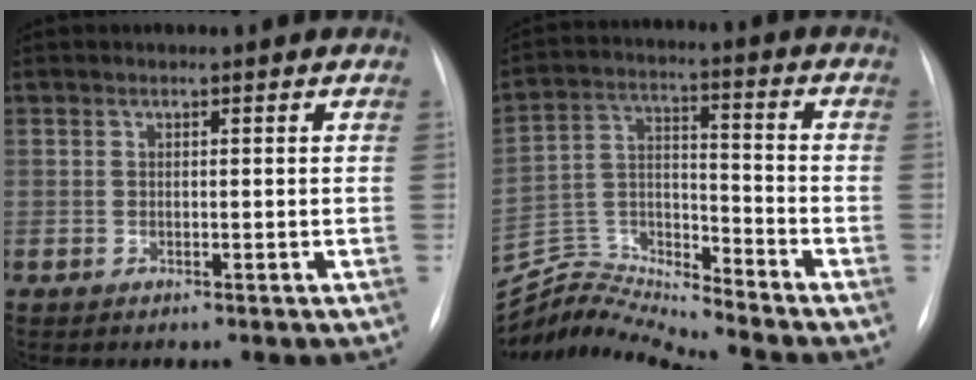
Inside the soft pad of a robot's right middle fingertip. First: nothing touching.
{"total": 12.0, "force": [-11.7, -2.3, -0.7], "torque": [0.006, 0.045, -0.224]}